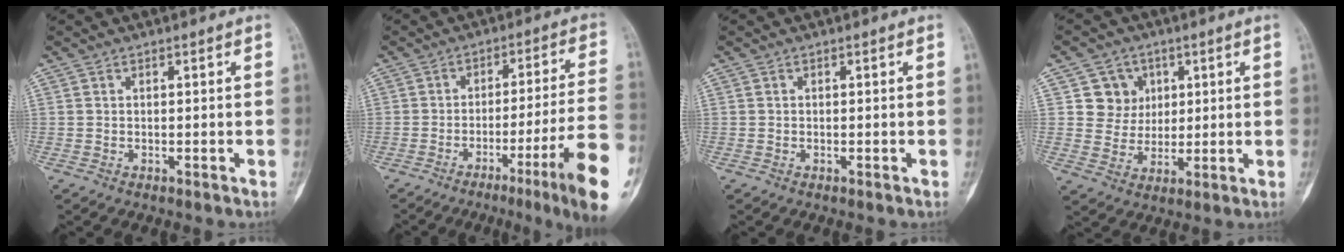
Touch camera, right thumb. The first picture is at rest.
{"total": 17.2, "force": [-8.2, 0.2, 15.1], "torque": [-0.180, 0.035, -0.119]}
{"total": 0.0}
{"total": 7.1, "force": [2.4, 6.6, 1.0], "torque": [0.022, -0.004, 0.041]}